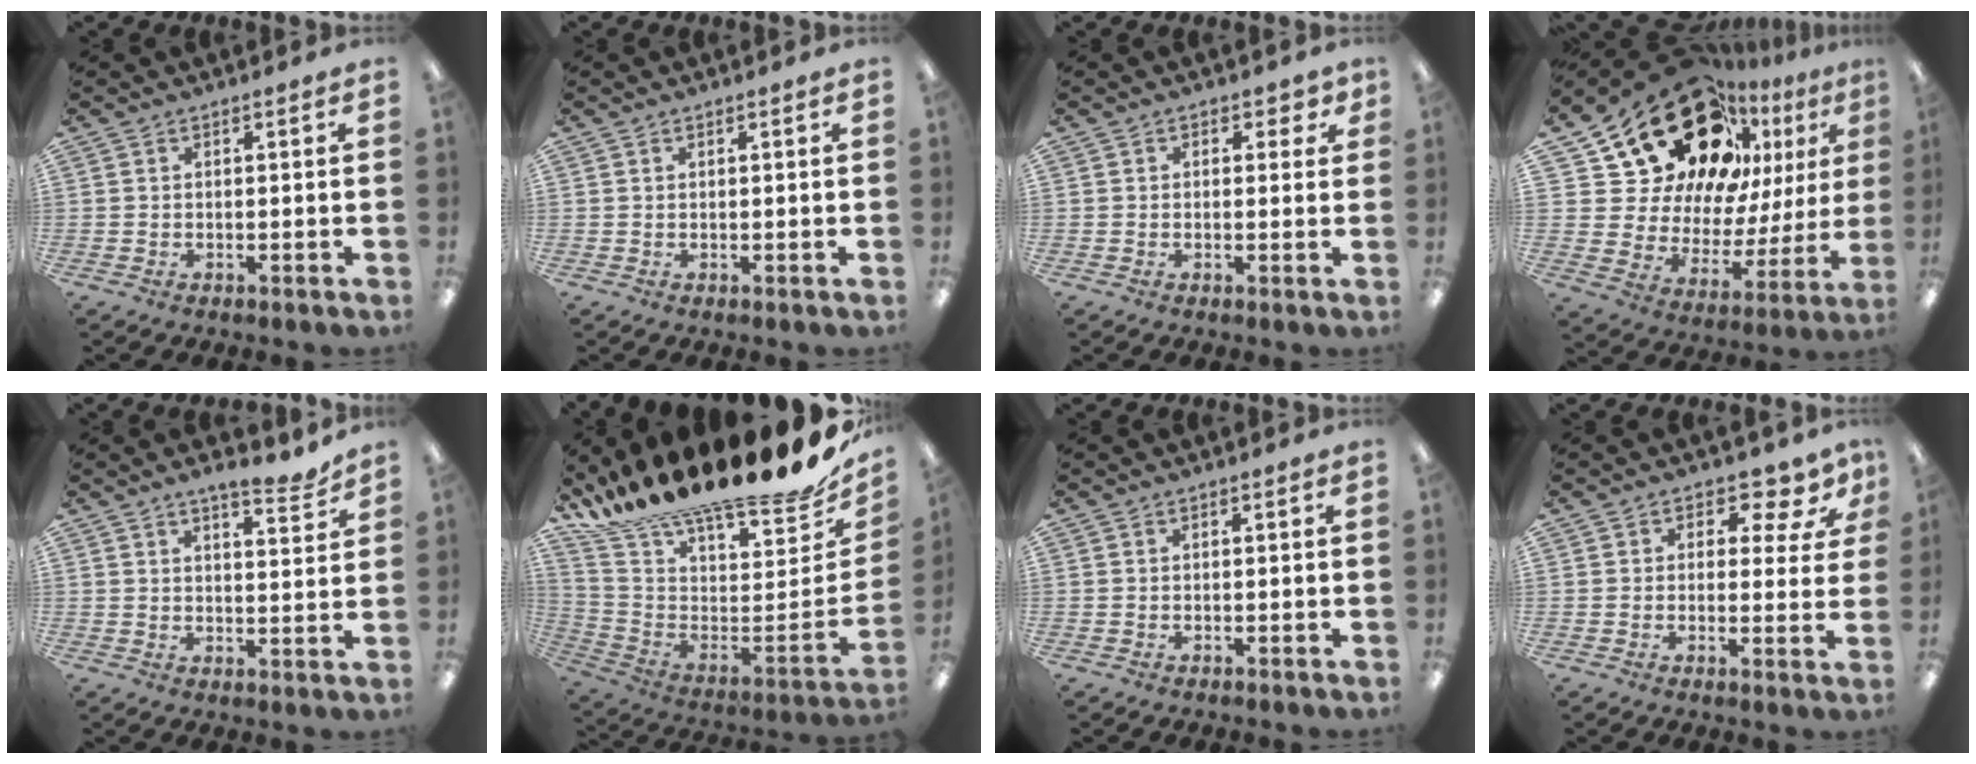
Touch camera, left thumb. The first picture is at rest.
{"total": 0.5, "force": [0.3, 0.2, 0.4], "torque": [-0.008, 0.002, 0.005]}
{"total": 2.4, "force": [1.0, 1.6, 1.4], "torque": [-0.011, 0.001, 0.013]}
{"total": 26.6, "force": [19.3, 14.1, 11.7], "torque": [-0.183, -0.129, 0.359]}
{"total": 6.3, "force": [5.2, 1.5, 3.1], "torque": [-0.033, -0.037, 0.086]}
{"total": 19.6, "force": [14.8, 4.2, 12.1], "torque": [-0.169, -0.134, 0.247]}
{"total": 0.0}
{"total": 6.0, "force": [3.5, 3.5, 3.4], "torque": [-0.042, -0.021, 0.055]}